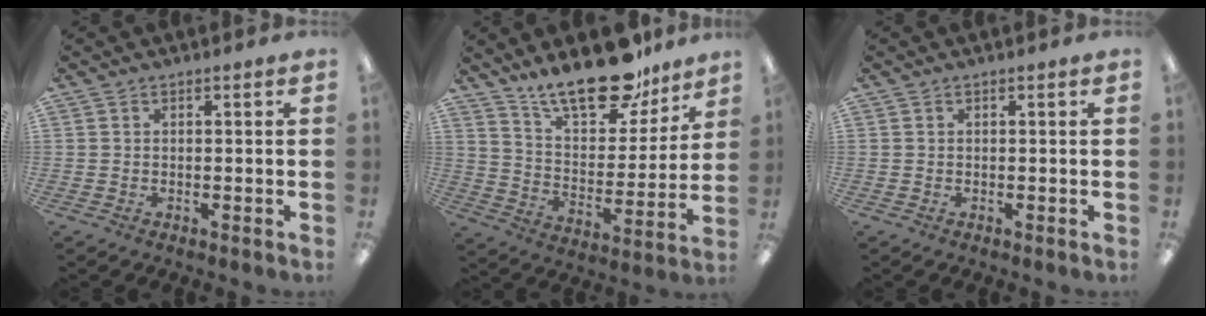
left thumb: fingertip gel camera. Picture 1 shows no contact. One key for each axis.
{"total": 20.2, "fx": 16.0, "fy": 7.6, "fz": 9.8, "tx": -0.157, "ty": -0.104, "tz": 0.277}
{"total": 0.0}